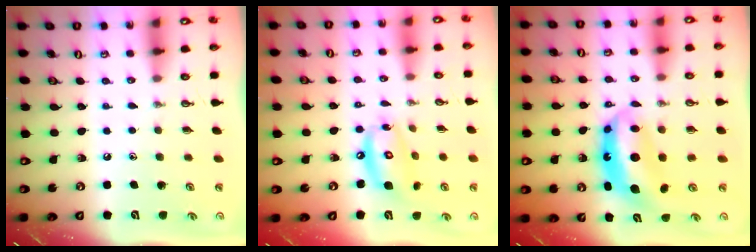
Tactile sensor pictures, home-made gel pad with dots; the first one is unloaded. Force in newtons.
{"total": 13.5, "press": 13.5, "slide": 1.3}
{"total": 7.9, "press": 7.9, "slide": 0.5}